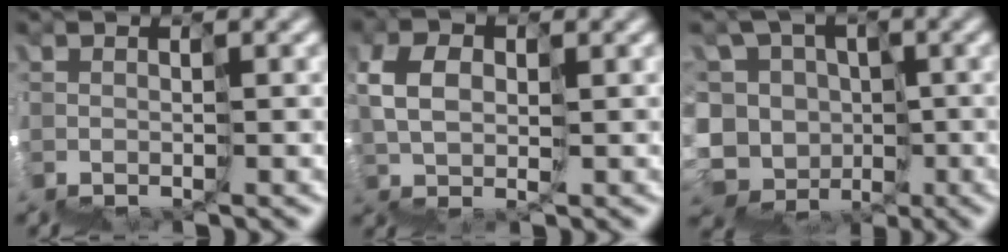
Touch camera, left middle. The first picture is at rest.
{"total": 2.0, "force": [1.8, 0.6, 0.6], "torque": [-0.007, 0.026, 0.036]}
{"total": 8.9, "force": [-3.2, 8.2, 0.3], "torque": [-0.030, 0.032, -0.055]}